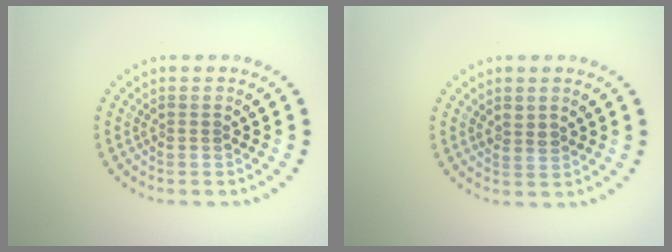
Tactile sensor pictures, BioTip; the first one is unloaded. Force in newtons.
{"total": 1.1, "press": 1.0, "slide": 0.4}